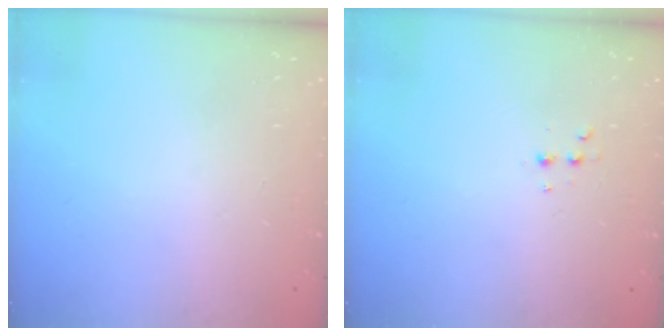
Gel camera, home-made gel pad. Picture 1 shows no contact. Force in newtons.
{"total": 2.8, "press": 2.7, "slide": 0.6}